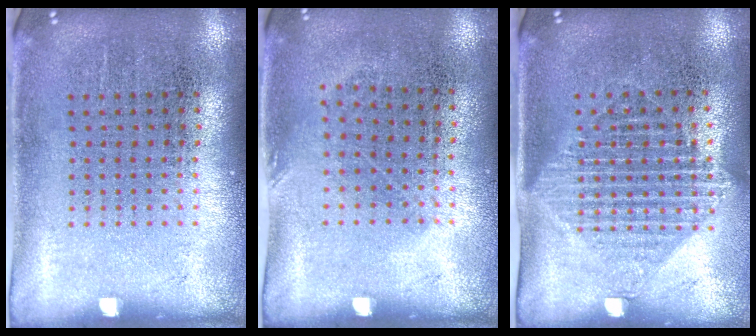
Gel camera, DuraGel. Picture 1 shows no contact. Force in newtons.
{"total": 0.8, "press": 0.6, "slide": 0.5}
{"total": 1.5, "press": 1.2, "slide": 0.9}